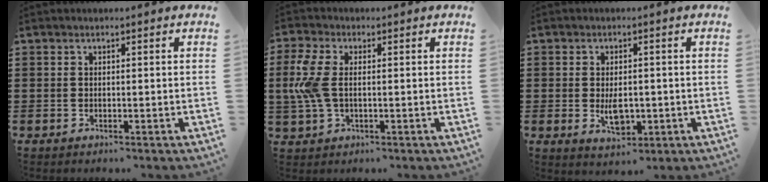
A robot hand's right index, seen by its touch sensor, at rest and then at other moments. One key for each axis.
{"total": 6.5, "fx": 0.5, "fy": 3.2, "fz": 5.6, "tx": -0.152, "ty": -0.006, "tz": -0.002}
{"total": 4.3, "fx": -0.4, "fy": 2.3, "fz": 3.6, "tx": -0.068, "ty": -0.005, "tz": -0.009}